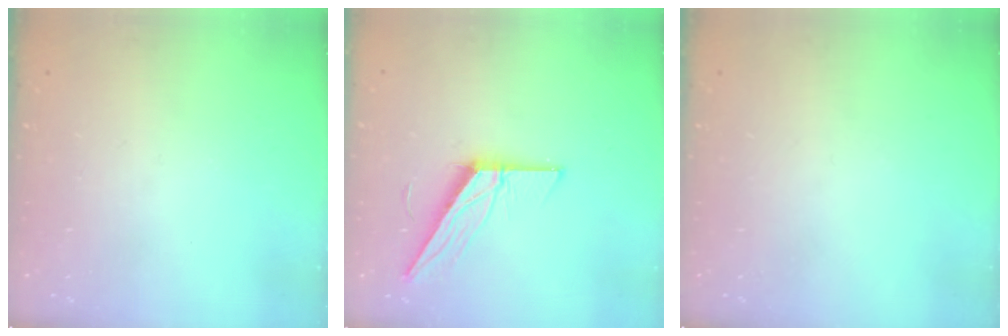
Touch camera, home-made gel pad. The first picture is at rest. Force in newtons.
{"total": 11.5, "press": 11.5, "slide": 0.2}
{"total": 0.0}